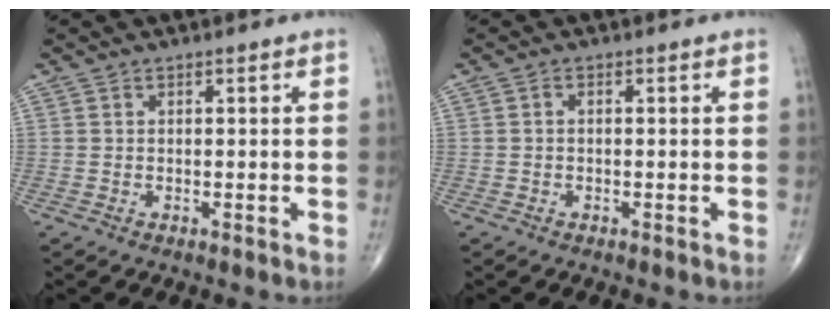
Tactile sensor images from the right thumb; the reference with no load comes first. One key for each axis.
{"total": 0.6, "fx": -0.1, "fy": 0.3, "fz": 0.5, "tx": -0.006, "ty": 0.000, "tz": -0.006}